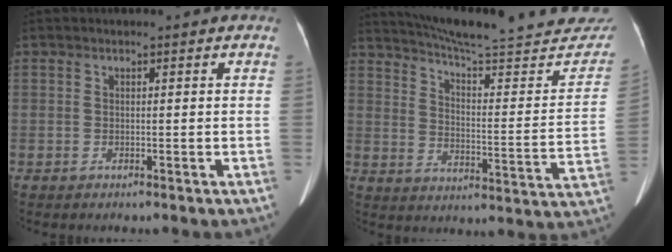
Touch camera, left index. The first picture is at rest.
{"total": 28.5, "force": [26.0, 3.1, 11.0], "torque": [-0.163, -0.091, 0.329]}